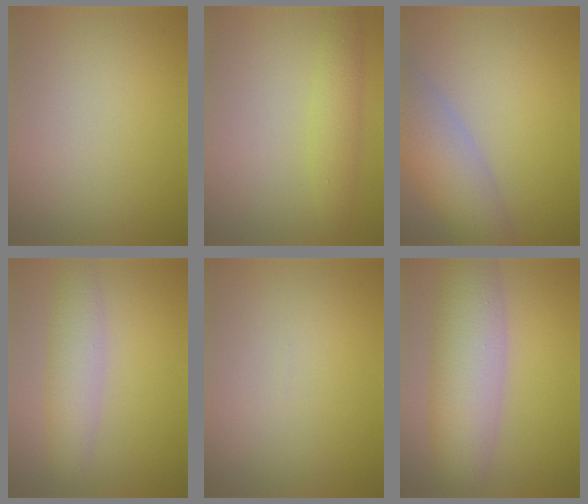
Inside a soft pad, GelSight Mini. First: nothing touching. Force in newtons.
{"total": 2.8, "press": 2.8, "slide": 0.0}
{"total": 6.2, "press": 6.2, "slide": 0.4}
{"total": 3.6, "press": 3.6, "slide": 0.1}
{"total": 0.0}
{"total": 7.7, "press": 7.7, "slide": 0.2}